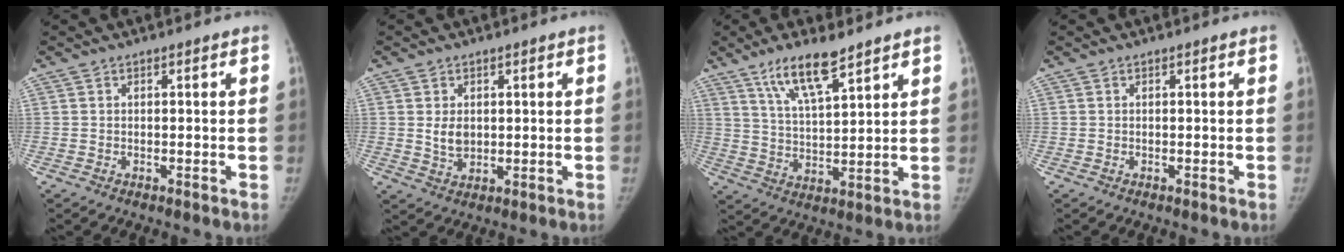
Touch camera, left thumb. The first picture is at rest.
{"total": 4.0, "force": [0.7, 3.1, 2.5], "torque": [-0.030, -0.010, 0.021]}
{"total": 10.3, "force": [7.0, 2.6, 7.0], "torque": [-0.117, -0.037, 0.134]}
{"total": 0.0}